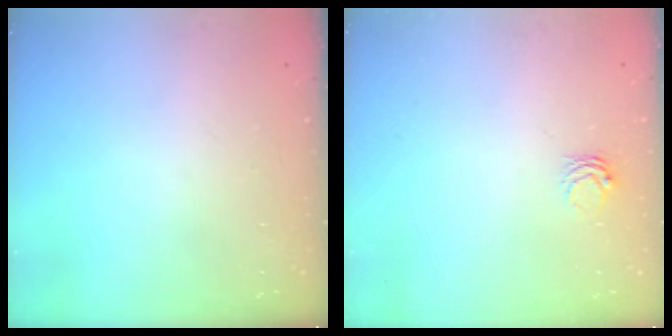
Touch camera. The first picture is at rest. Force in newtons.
{"total": 3.4, "press": 3.4, "slide": 0.4}